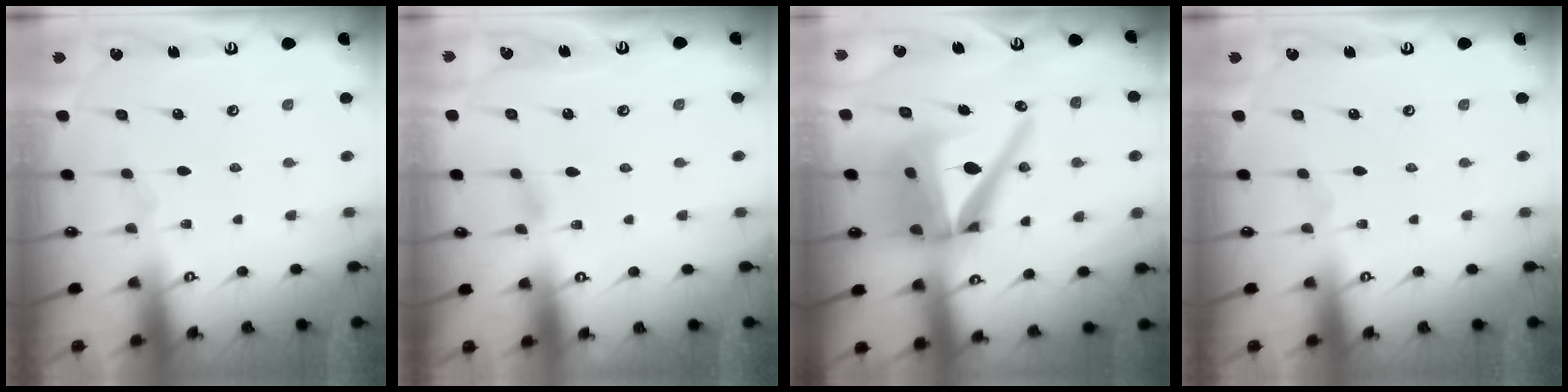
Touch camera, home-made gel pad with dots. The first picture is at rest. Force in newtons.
{"total": 2.4, "press": 2.4, "slide": 0.3}
{"total": 20.2, "press": 20.0, "slide": 2.6}
{"total": 0.0}